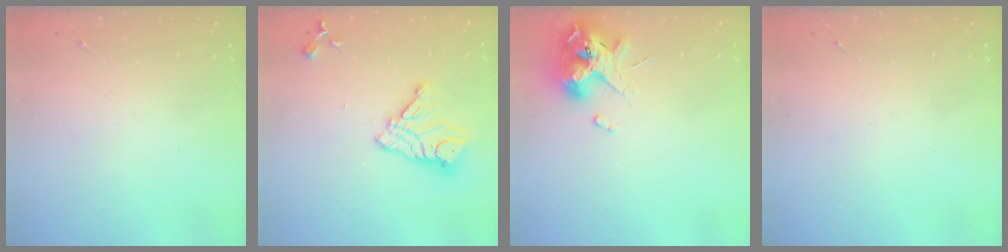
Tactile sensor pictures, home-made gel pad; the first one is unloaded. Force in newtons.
{"total": 12.8, "press": 12.7, "slide": 1.0}
{"total": 12.7, "press": 12.5, "slide": 2.0}
{"total": 0.0}